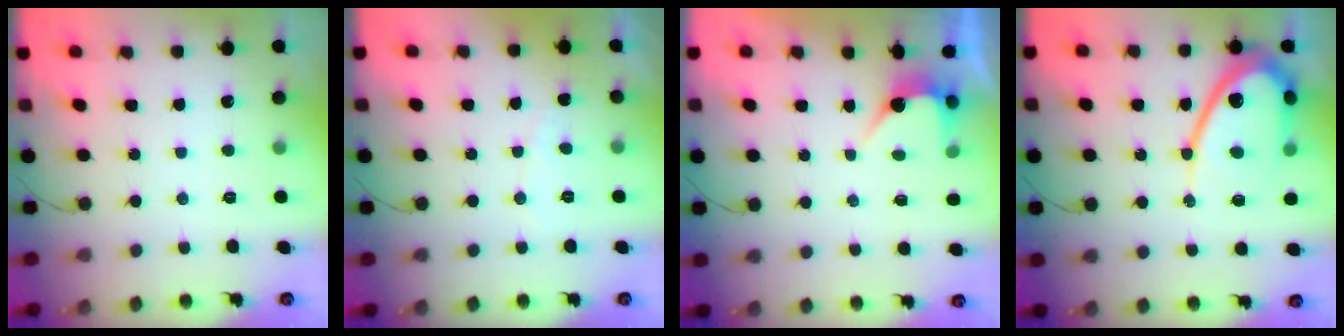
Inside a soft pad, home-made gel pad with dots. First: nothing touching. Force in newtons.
{"total": 2.8, "press": 2.8, "slide": 0.1}
{"total": 4.2, "press": 4.2, "slide": 0.2}
{"total": 12.9, "press": 12.9, "slide": 1.2}